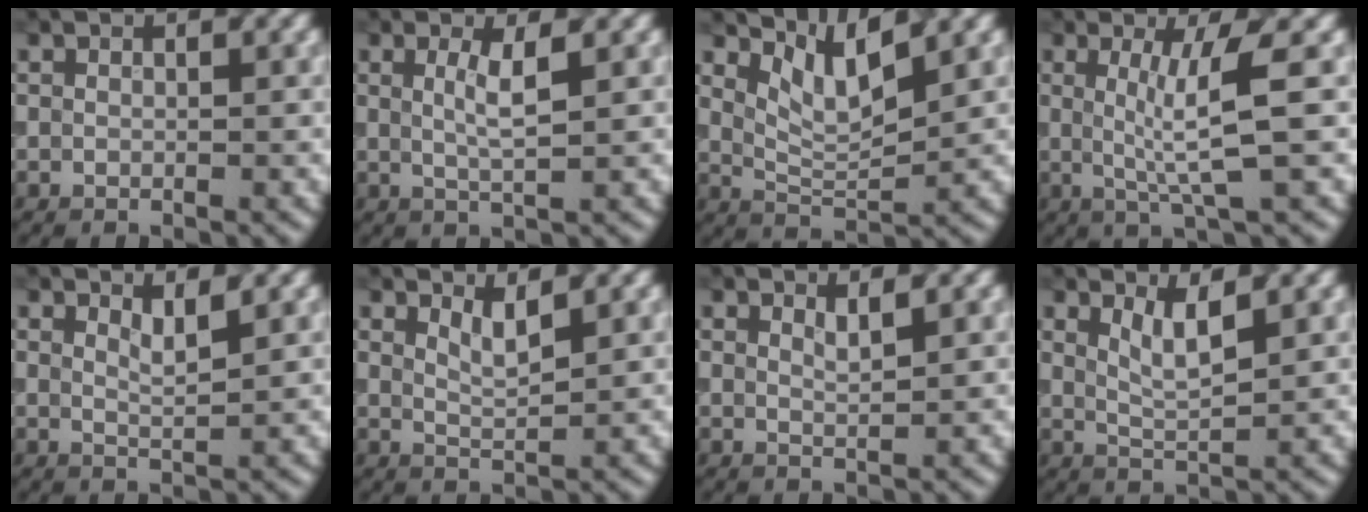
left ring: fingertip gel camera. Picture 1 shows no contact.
{"total": 2.6, "force": [0.7, 0.6, 2.4], "torque": [-0.042, -0.003, 0.012]}
{"total": 4.0, "force": [2.4, 1.2, 2.9], "torque": [-0.064, -0.007, 0.051]}
{"total": 4.5, "force": [0.6, 0.5, 4.4], "torque": [-0.080, -0.004, 0.014]}
{"total": 1.6, "force": [1.0, 0.3, 1.2], "torque": [-0.021, -0.003, 0.017]}
{"total": 1.8, "force": [1.2, 0.4, 1.3], "torque": [-0.023, -0.006, 0.023]}
{"total": 1.2, "force": [0.9, 0.2, 0.8], "torque": [-0.013, -0.003, 0.014]}
{"total": 2.6, "force": [1.4, 0.6, 2.0], "torque": [-0.037, -0.008, 0.031]}